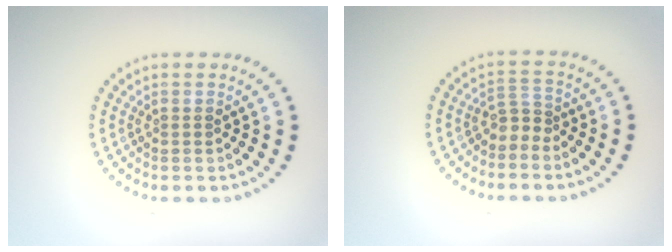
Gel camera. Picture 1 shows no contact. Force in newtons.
{"total": 1.7, "press": 1.2, "slide": 1.3}